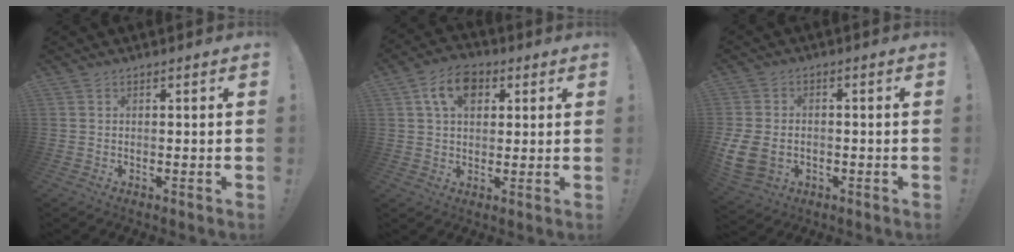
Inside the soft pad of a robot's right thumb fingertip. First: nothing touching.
{"total": 10.1, "force": [3.8, 7.0, 6.2], "torque": [-0.091, 0.004, 0.070]}
{"total": 9.3, "force": [-2.3, 7.4, 5.1], "torque": [-0.102, 0.011, -0.039]}